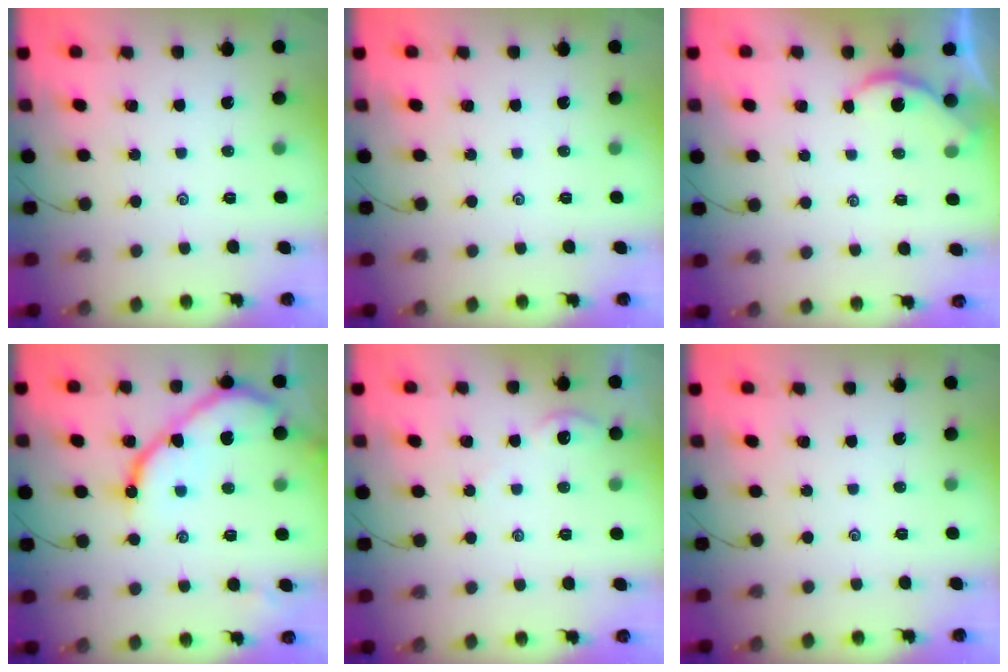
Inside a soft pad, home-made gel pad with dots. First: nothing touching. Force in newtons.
{"total": 0.0}
{"total": 1.3, "press": 1.3, "slide": 0.2}
{"total": 11.9, "press": 11.9, "slide": 0.9}
{"total": 1.3, "press": 1.2, "slide": 0.4}
{"total": 0.0}